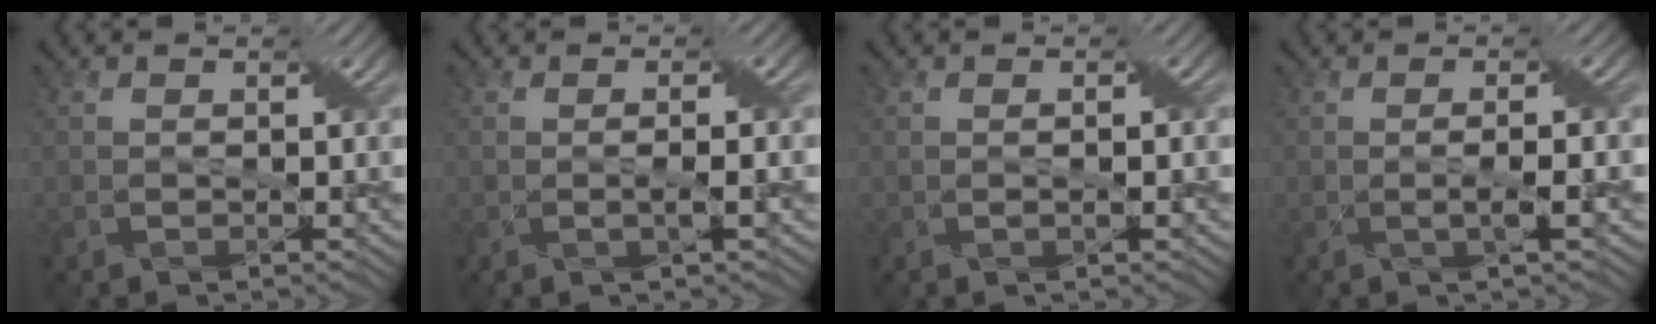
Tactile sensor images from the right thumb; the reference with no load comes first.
{"total": 2.1, "force": [-0.1, 0.2, 2.0], "torque": [-0.035, 0.005, -0.006]}
{"total": 1.2, "force": [0.0, 0.1, 1.2], "torque": [-0.019, 0.002, 0.000]}
{"total": 2.8, "force": [-0.4, 0.3, 2.7], "torque": [-0.048, 0.006, -0.011]}